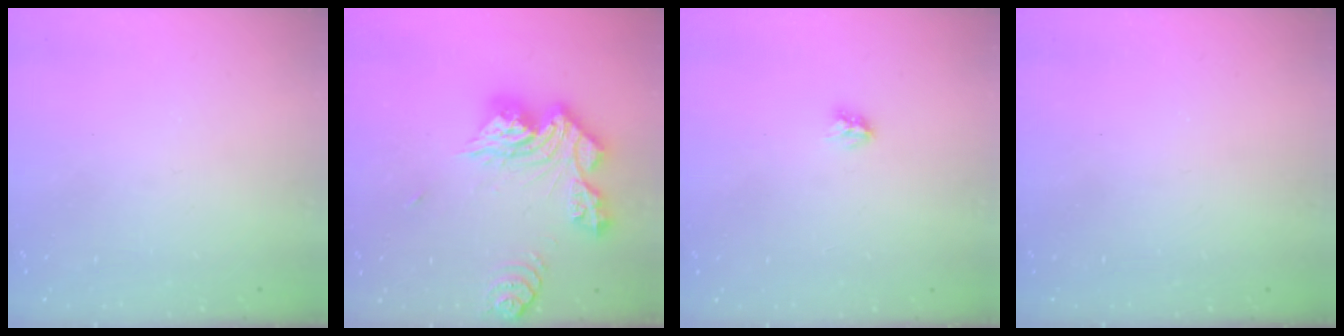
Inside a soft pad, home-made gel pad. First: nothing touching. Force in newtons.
{"total": 17.0, "press": 16.9, "slide": 1.8}
{"total": 2.8, "press": 2.8, "slide": 0.4}
{"total": 0.0}